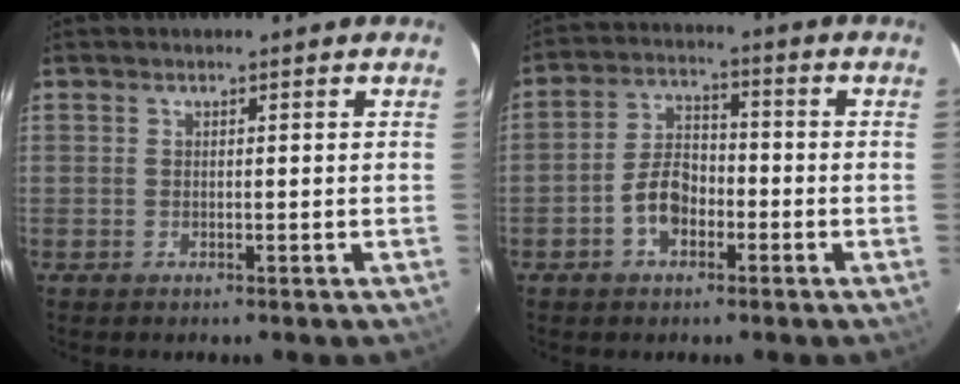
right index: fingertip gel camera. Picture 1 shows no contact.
{"total": 6.7, "force": [-2.9, 4.2, 4.4], "torque": [-0.086, 0.019, -0.048]}